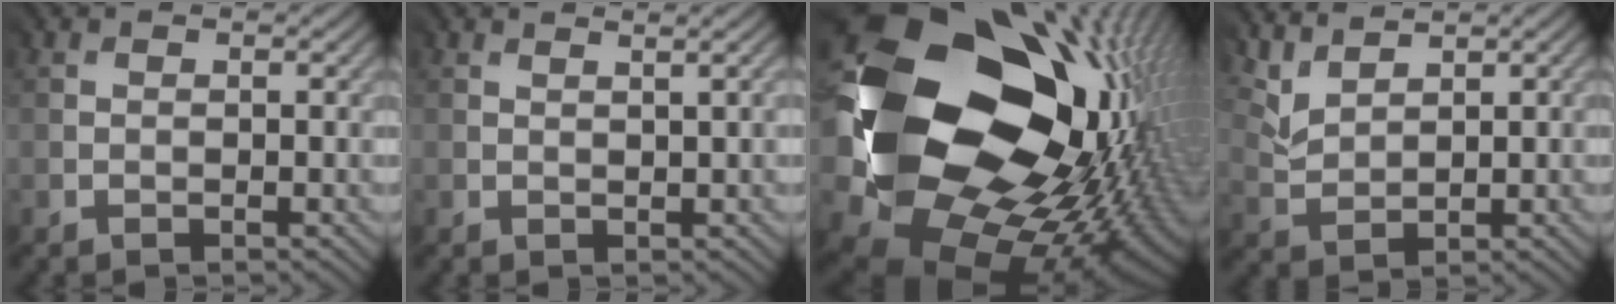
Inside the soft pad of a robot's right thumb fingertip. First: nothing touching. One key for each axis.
{"total": 1.2, "fx": 1.0, "fy": -0.5, "fz": 0.4, "tx": -0.007, "ty": 0.004, "tz": 0.016}
{"total": 22.3, "fx": 2.0, "fy": 17.6, "fz": 13.6, "tx": -0.295, "ty": -0.078, "tz": 0.086}
{"total": 4.4, "fx": 3.8, "fy": 1.7, "fz": 1.4, "tx": -0.054, "ty": 0.003, "tz": 0.087}